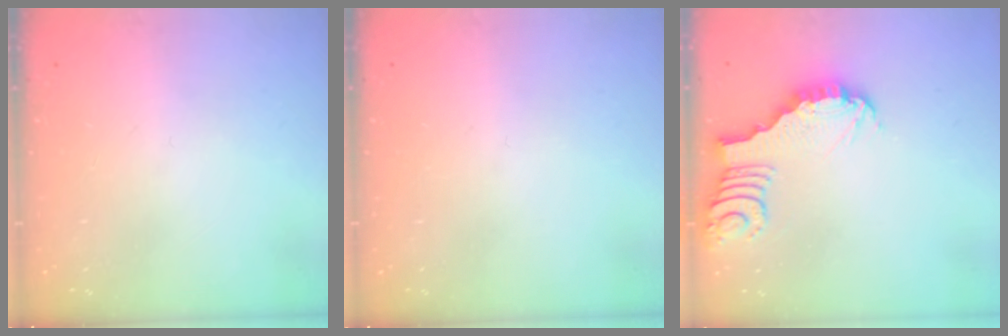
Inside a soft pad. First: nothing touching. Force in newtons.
{"total": 0.0}
{"total": 3.6, "press": 3.6, "slide": 0.4}